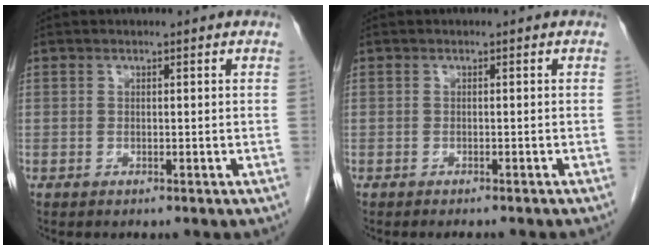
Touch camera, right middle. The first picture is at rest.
{"total": 2.8, "force": [-2.5, 0.1, 1.3], "torque": [-0.016, -0.003, -0.030]}